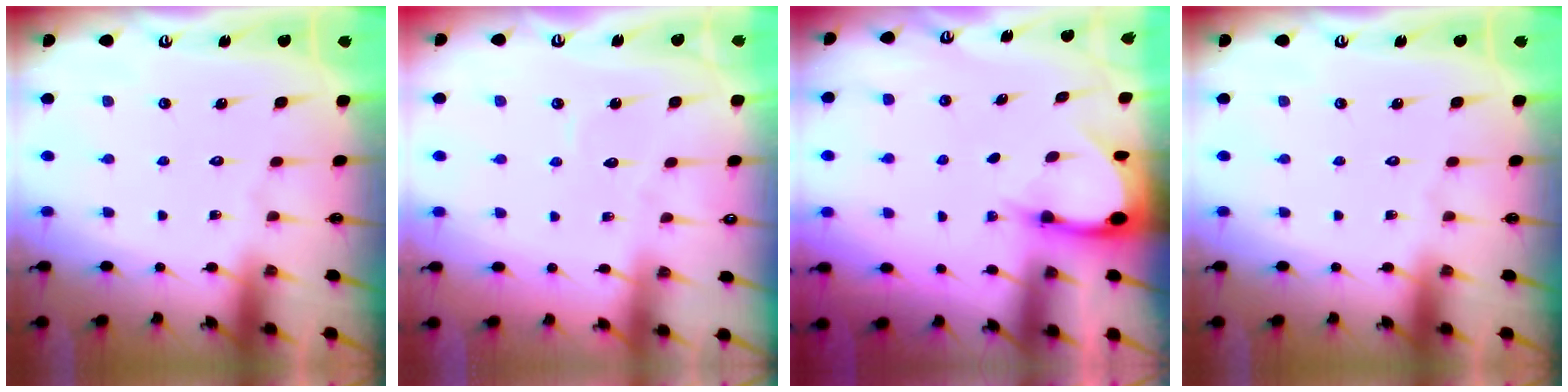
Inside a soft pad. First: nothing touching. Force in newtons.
{"total": 2.6, "press": 2.6, "slide": 0.3}
{"total": 3.5, "press": 3.5, "slide": 0.2}
{"total": 0.0}